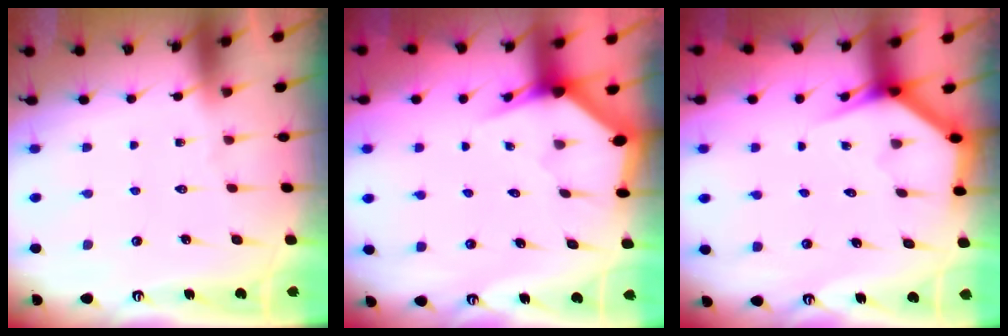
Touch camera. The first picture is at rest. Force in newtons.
{"total": 2.8, "press": 2.8, "slide": 0.0}
{"total": 3.6, "press": 3.5, "slide": 0.2}